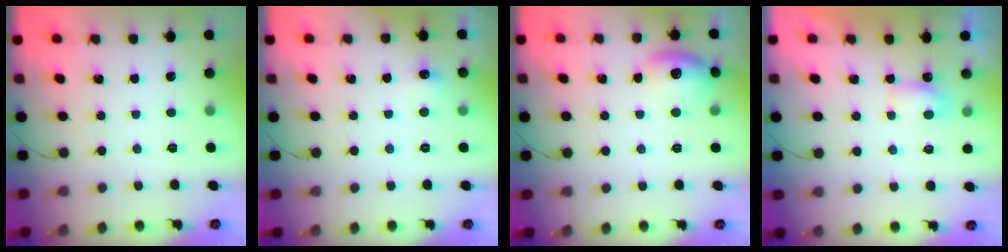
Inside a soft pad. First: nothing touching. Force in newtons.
{"total": 5.0, "press": 4.8, "slide": 1.4}
{"total": 10.0, "press": 9.9, "slide": 1.3}
{"total": 4.1, "press": 4.0, "slide": 1.1}